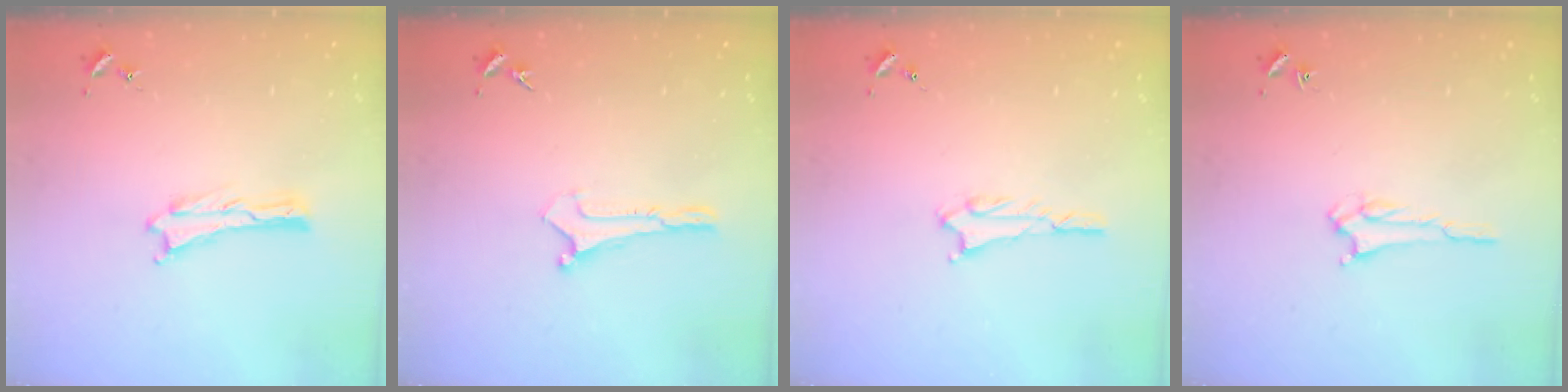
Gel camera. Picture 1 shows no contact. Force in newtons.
{"total": 0.0}
{"total": 1.8, "press": 1.8, "slide": 0.2}
{"total": 1.5, "press": 1.5, "slide": 0.2}